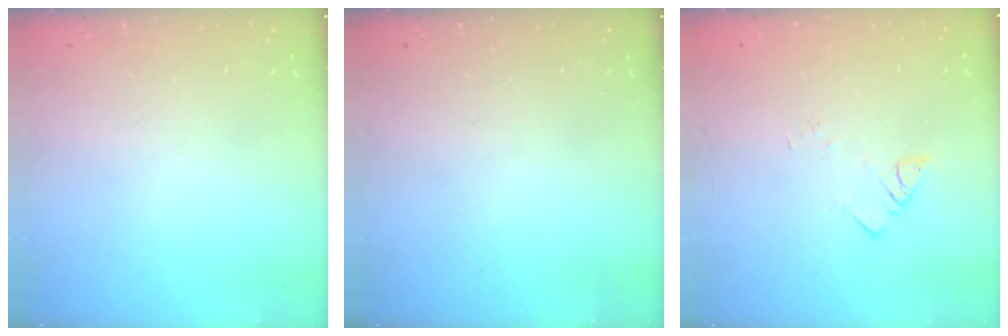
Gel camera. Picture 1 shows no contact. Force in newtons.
{"total": 0.0}
{"total": 1.9, "press": 1.9, "slide": 0.2}